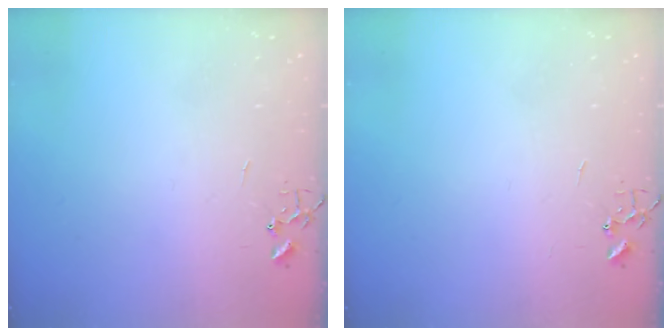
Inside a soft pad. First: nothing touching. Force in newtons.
{"total": 0.0}